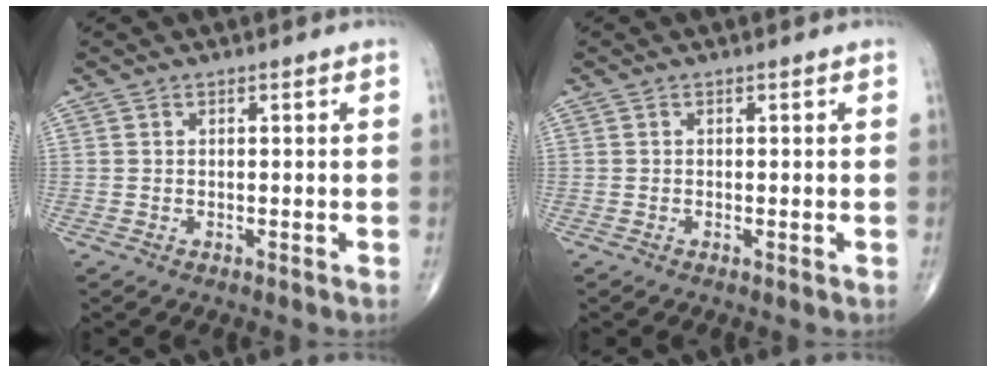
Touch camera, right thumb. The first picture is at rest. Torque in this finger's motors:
{"motor_torque": [0.11, -0.11, -0.07, -0.12, 0.01]}